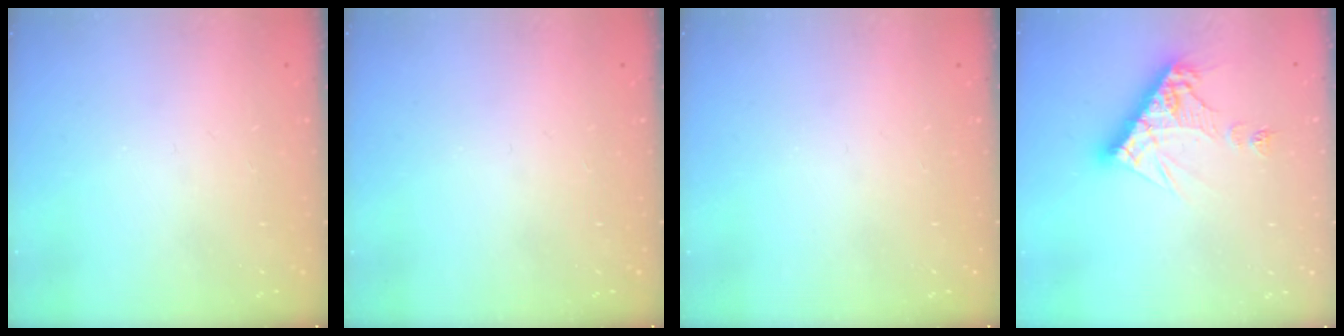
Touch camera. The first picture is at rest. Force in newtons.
{"total": 0.0}
{"total": 0.0}
{"total": 11.0, "press": 11.0, "slide": 0.9}